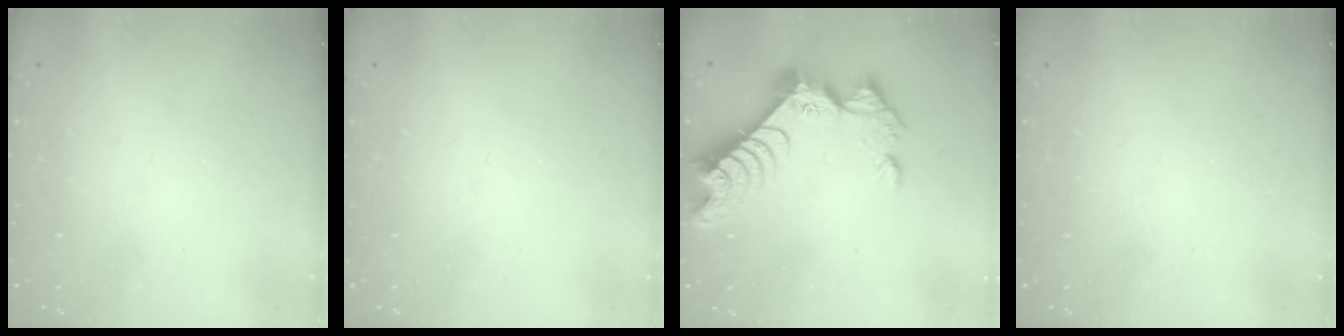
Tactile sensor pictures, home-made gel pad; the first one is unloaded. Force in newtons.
{"total": 0.0}
{"total": 12.7, "press": 12.7, "slide": 0.8}
{"total": 0.0}